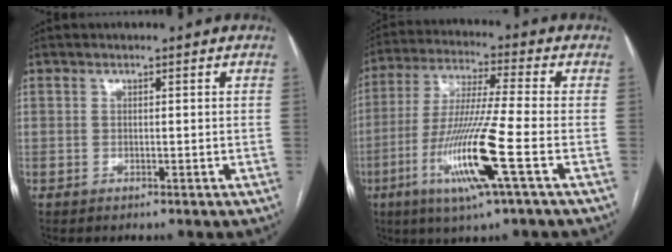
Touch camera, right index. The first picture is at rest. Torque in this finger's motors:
{"motor_torque": [2.09, -0.05, 1.05, 0.21]}